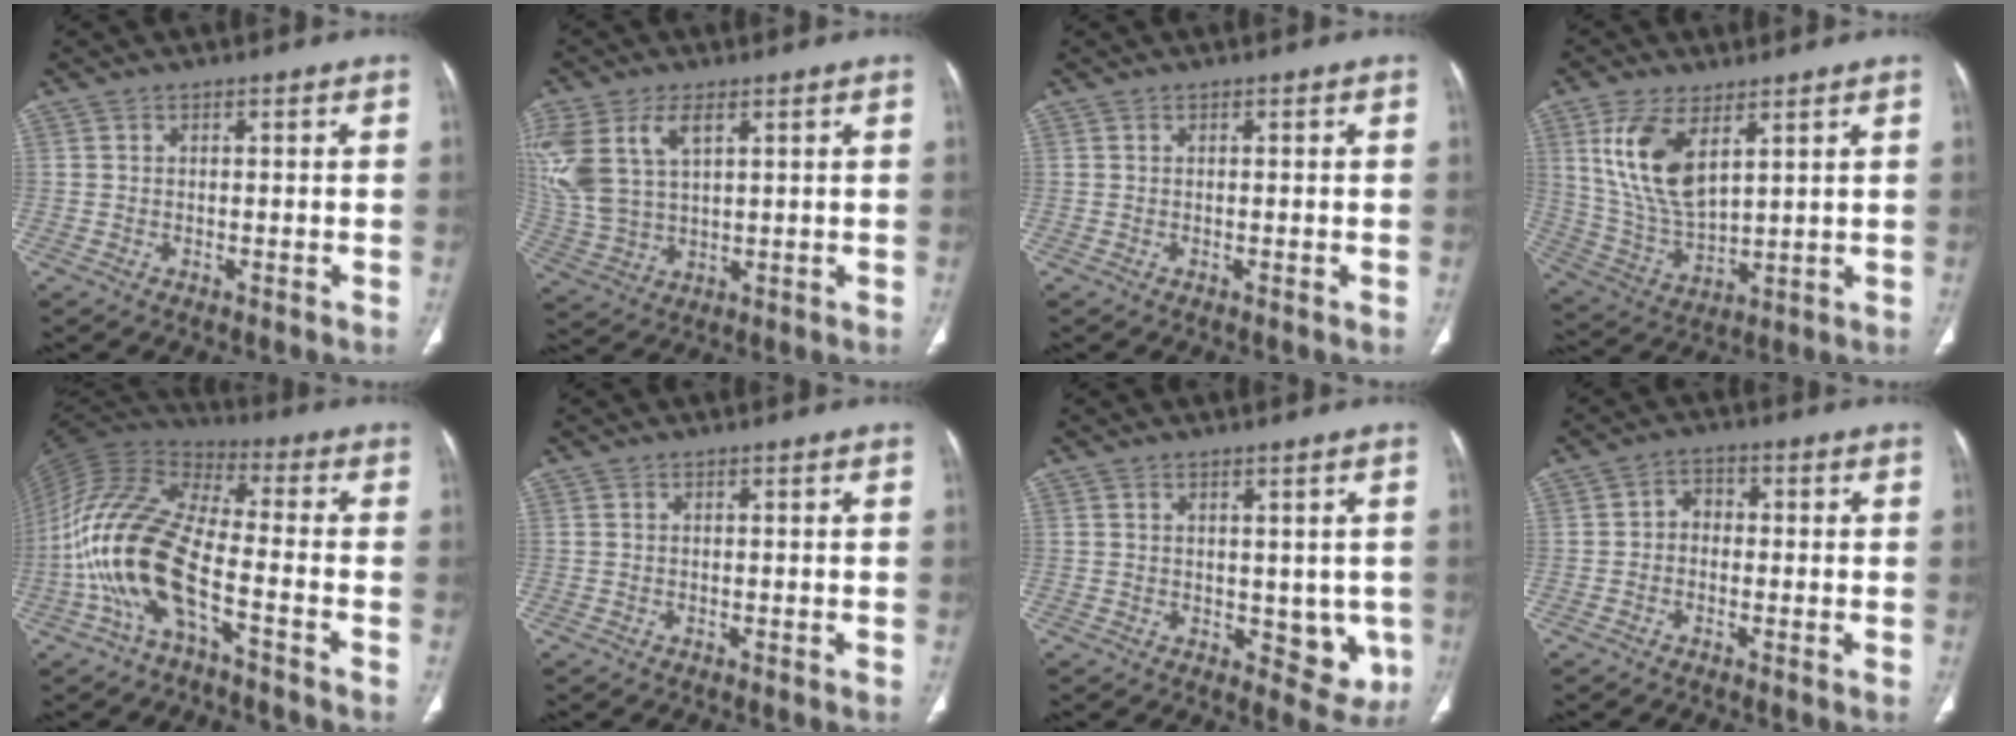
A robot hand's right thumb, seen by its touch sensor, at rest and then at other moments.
{"total": 13.0, "force": [5.2, 7.2, 9.4], "torque": [-0.218, -0.003, 0.115]}
{"total": 0.0}
{"total": 13.1, "force": [5.6, 6.2, 10.1], "torque": [-0.196, -0.022, 0.125]}
{"total": 17.0, "force": [-6.0, 6.2, 14.7], "torque": [-0.314, 0.058, -0.121]}
{"total": 0.0}
{"total": 6.3, "force": [0.1, 3.8, 5.0], "torque": [-0.030, -0.014, 0.015]}
{"total": 3.2, "force": [-0.4, 2.7, 1.8], "torque": [-0.010, 0.016, -0.018]}